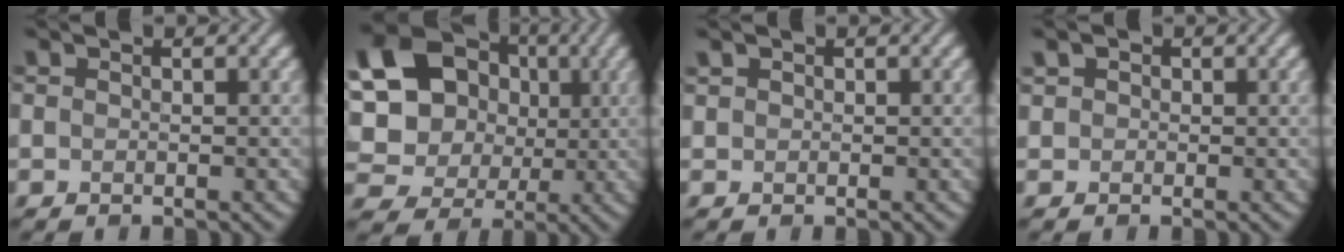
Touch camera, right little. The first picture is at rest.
{"total": 19.9, "force": [4.6, 17.7, 7.9], "torque": [-0.207, 0.022, 0.060]}
{"total": 0.7, "force": [0.5, 0.5, 0.2], "torque": [-0.004, 0.003, 0.009]}
{"total": 1.3, "force": [0.6, 1.1, 0.4], "torque": [-0.007, 0.003, 0.003]}